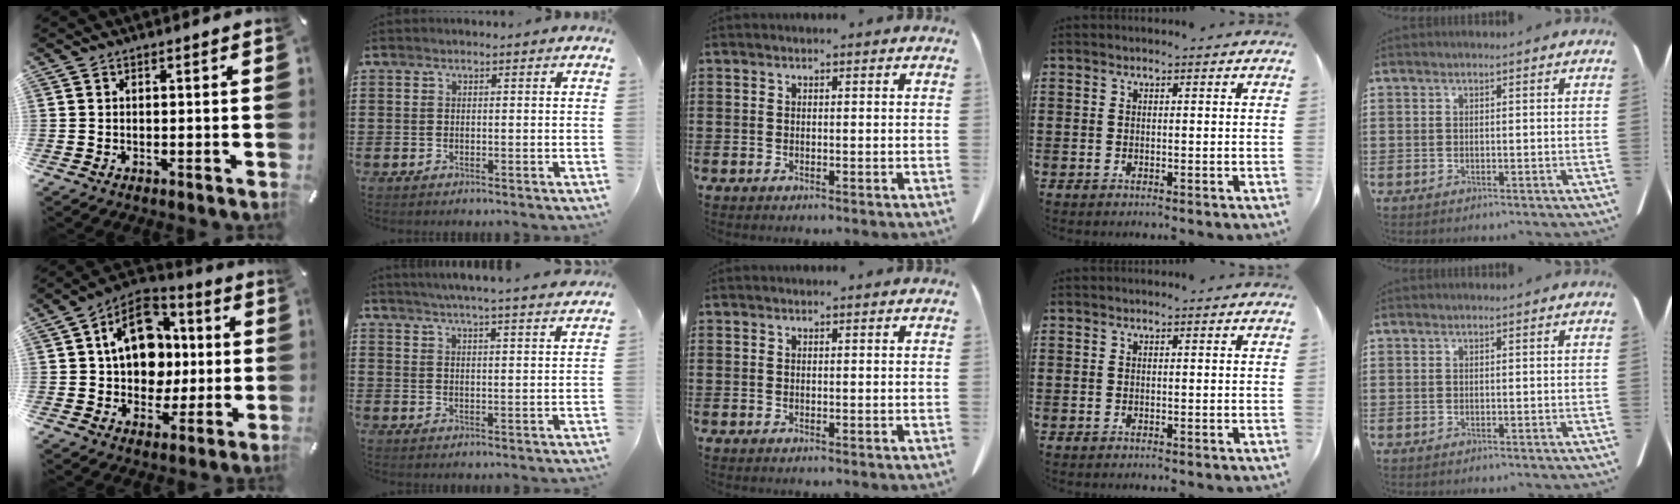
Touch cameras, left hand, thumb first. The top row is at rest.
{"thumb": {"total": 15.9, "force": [1.8, 12.7, 9.3], "torque": [-0.160, 0.002, 0.037]}, "index": {"total": 4.1, "force": [3.9, -0.7, 1.1], "torque": [-0.036, -0.019, 0.066]}}